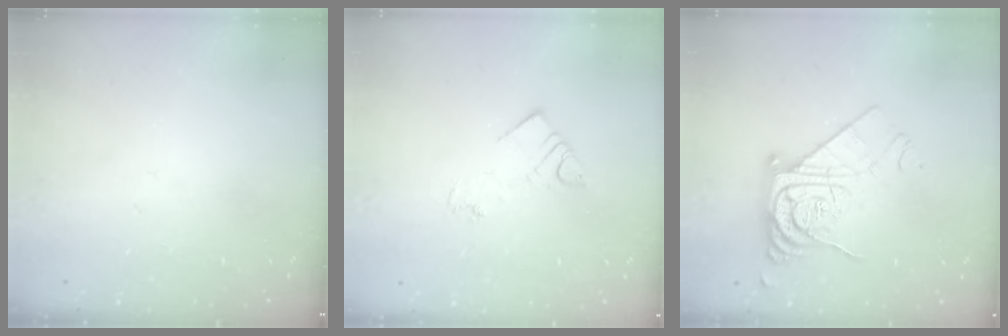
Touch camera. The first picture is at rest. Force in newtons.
{"total": 5.0, "press": 5.0, "slide": 0.2}
{"total": 13.2, "press": 13.1, "slide": 1.4}